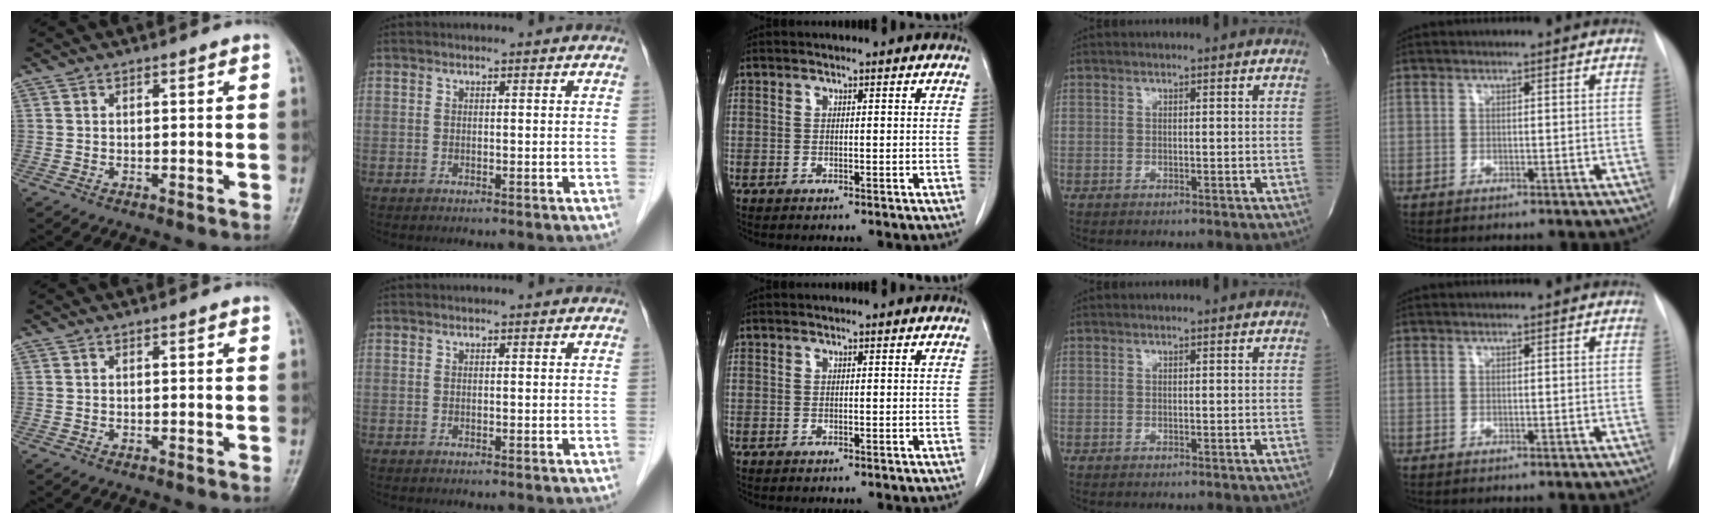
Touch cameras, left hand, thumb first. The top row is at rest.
{}